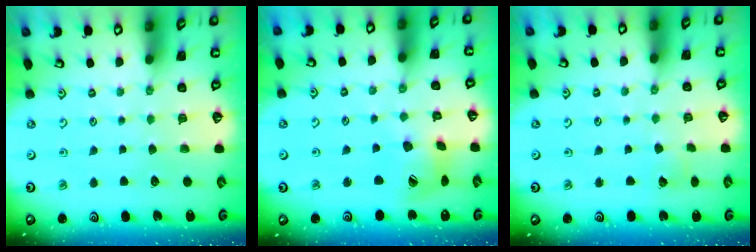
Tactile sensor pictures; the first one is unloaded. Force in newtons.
{"total": 12.9, "press": 12.8, "slide": 1.4}
{"total": 2.8, "press": 2.8, "slide": 0.2}